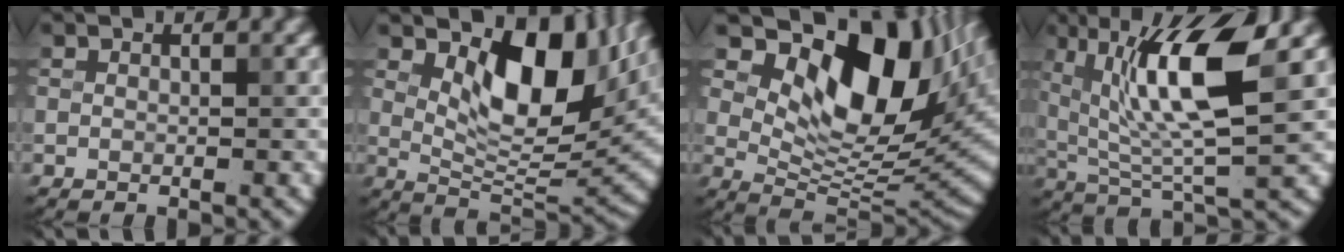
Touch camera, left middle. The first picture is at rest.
{"total": 9.0, "force": [3.5, 4.2, 7.1], "torque": [-0.110, -0.011, 0.057]}
{"total": 12.2, "force": [5.5, 6.2, 9.0], "torque": [-0.135, -0.006, 0.102]}
{"total": 9.2, "force": [3.0, 2.1, 8.4], "torque": [-0.156, -0.001, 0.057]}